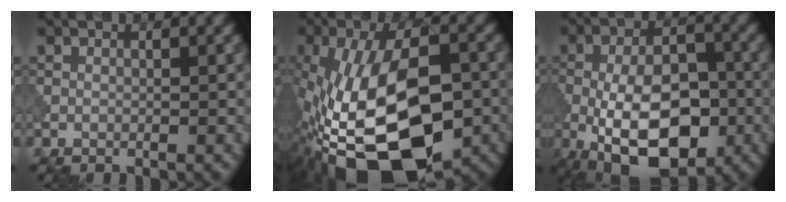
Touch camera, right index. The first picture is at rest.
{"total": 18.6, "force": [-7.4, 9.2, 14.4], "torque": [-0.268, -0.002, -0.118]}
{"total": 12.0, "force": [-4.2, 5.8, 9.6], "torque": [-0.155, 0.000, -0.074]}